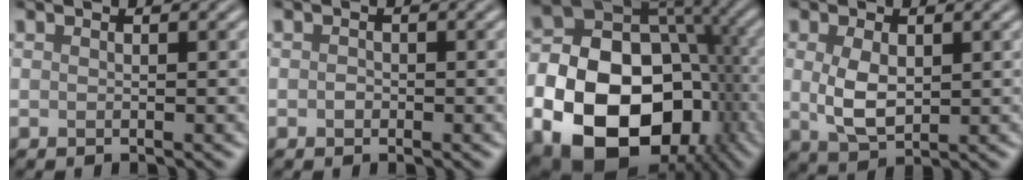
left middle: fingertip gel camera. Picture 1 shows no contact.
{"total": 0.6, "force": [-0.2, 0.5, 0.2], "torque": [-0.003, -0.002, -0.005]}
{"total": 18.8, "force": [-5.5, 13.4, 12.0], "torque": [-0.199, -0.028, -0.081]}
{"total": 3.8, "force": [0.4, 2.2, 3.0], "torque": [-0.071, 0.000, 0.014]}